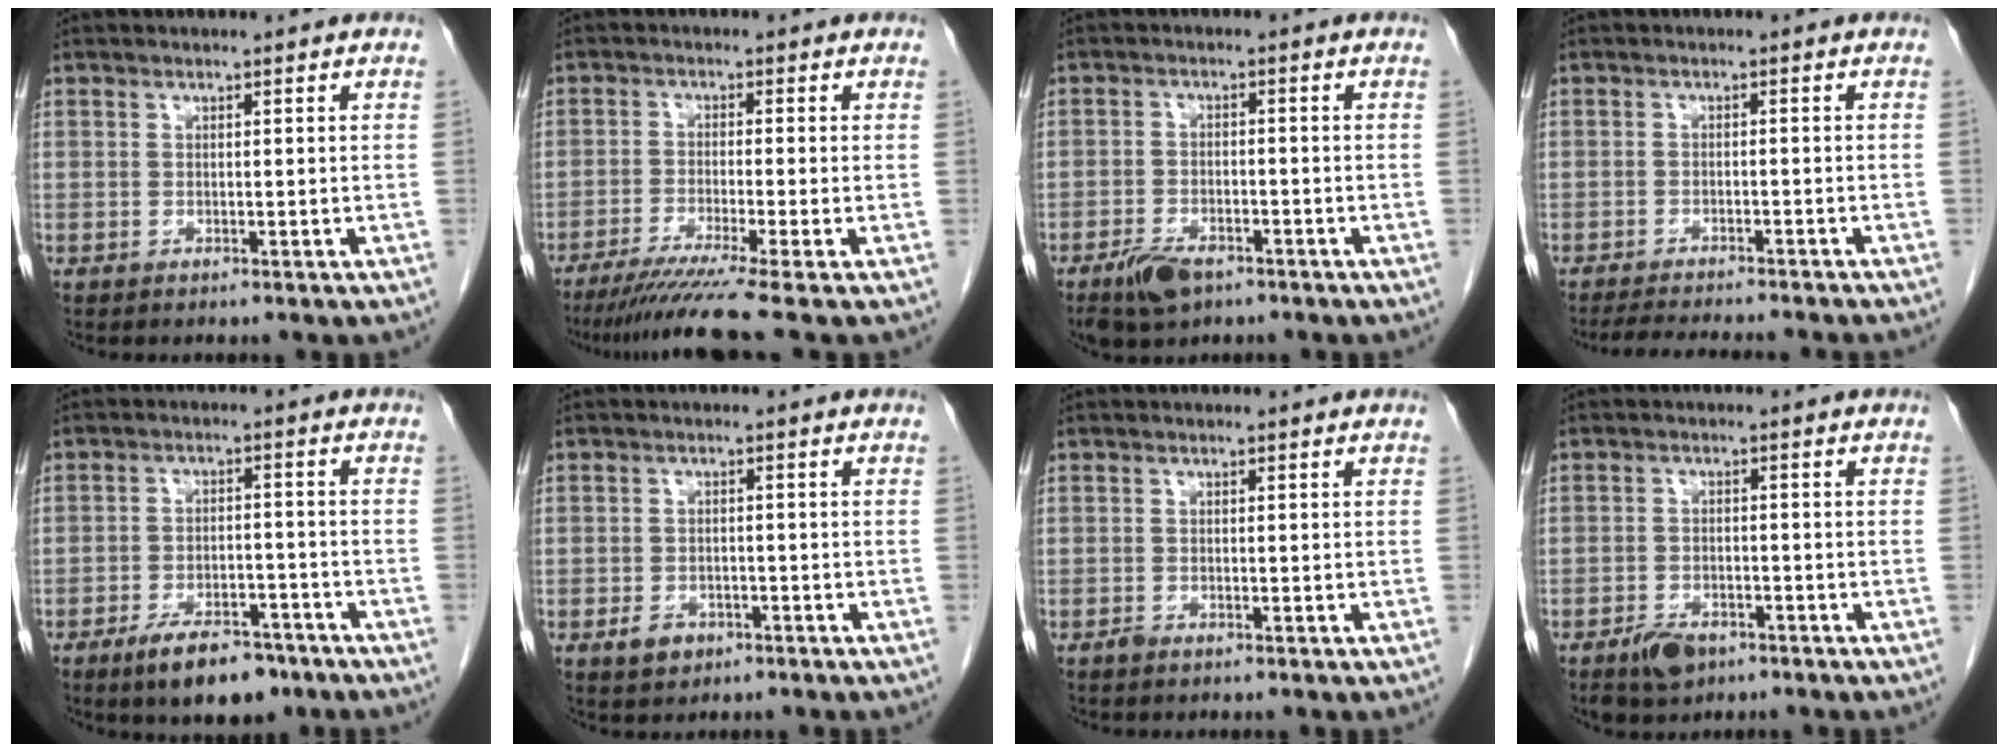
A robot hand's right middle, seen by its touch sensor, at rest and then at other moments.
{"total": 8.6, "force": [-6.7, -2.5, 4.8], "torque": [-0.064, -0.038, -0.109]}
{"total": 5.5, "force": [-3.8, 2.5, 3.1], "torque": [-0.062, -0.004, -0.061]}
{"total": 10.4, "force": [-9.5, 0.8, 4.3], "torque": [-0.059, -0.017, -0.126]}
{"total": 8.5, "force": [-6.0, 3.3, 5.0], "torque": [-0.083, -0.005, -0.095]}
{"total": 2.9, "force": [-1.7, 2.1, 1.2], "torque": [-0.024, 0.002, -0.020]}
{"total": 0.7, "force": [-0.6, 0.2, 0.2], "torque": [-0.008, 0.000, -0.011]}
{"total": 4.5, "force": [-3.1, 2.4, 2.2], "torque": [-0.039, -0.001, -0.045]}